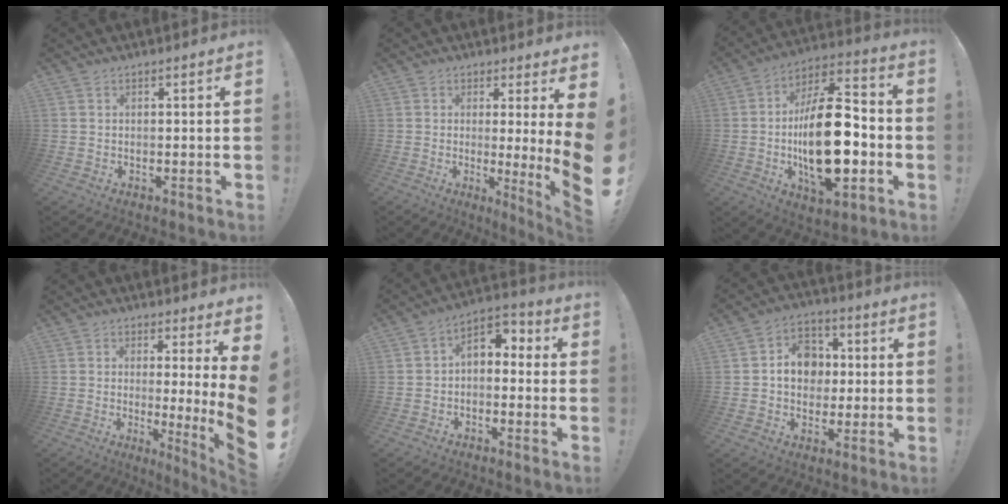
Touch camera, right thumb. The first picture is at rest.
{"total": 8.1, "force": [1.3, -1.0, 8.0], "torque": [-0.102, -0.052, 0.016]}
{"total": 25.8, "force": [-4.0, 12.3, 22.3], "torque": [-0.389, 0.009, -0.063]}
{"total": 7.9, "force": [1.2, -1.0, 7.8], "torque": [-0.090, -0.061, 0.014]}
{"total": 4.6, "force": [-1.5, 3.5, 2.6], "torque": [-0.036, 0.010, -0.025]}
{"total": 11.1, "force": [0.7, 9.5, 5.7], "torque": [-0.067, 0.011, 0.019]}